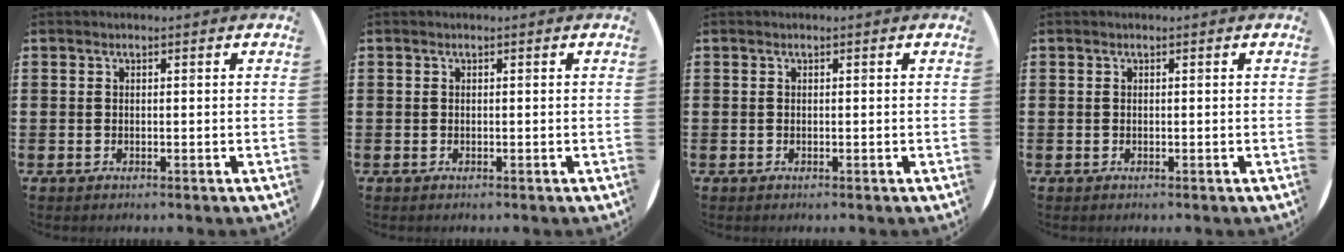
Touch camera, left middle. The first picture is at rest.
{"total": 0.0}
{"total": 0.0}
{"total": 0.0}